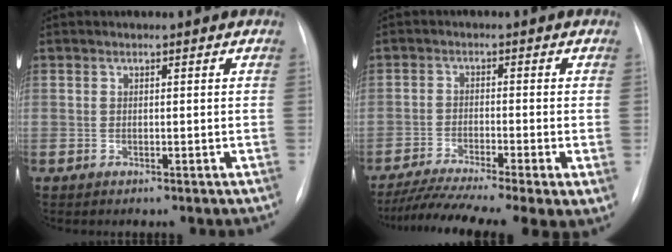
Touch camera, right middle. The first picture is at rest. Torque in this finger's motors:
{"motor_torque": [1.12, -1.02, 0.40, 0.11]}